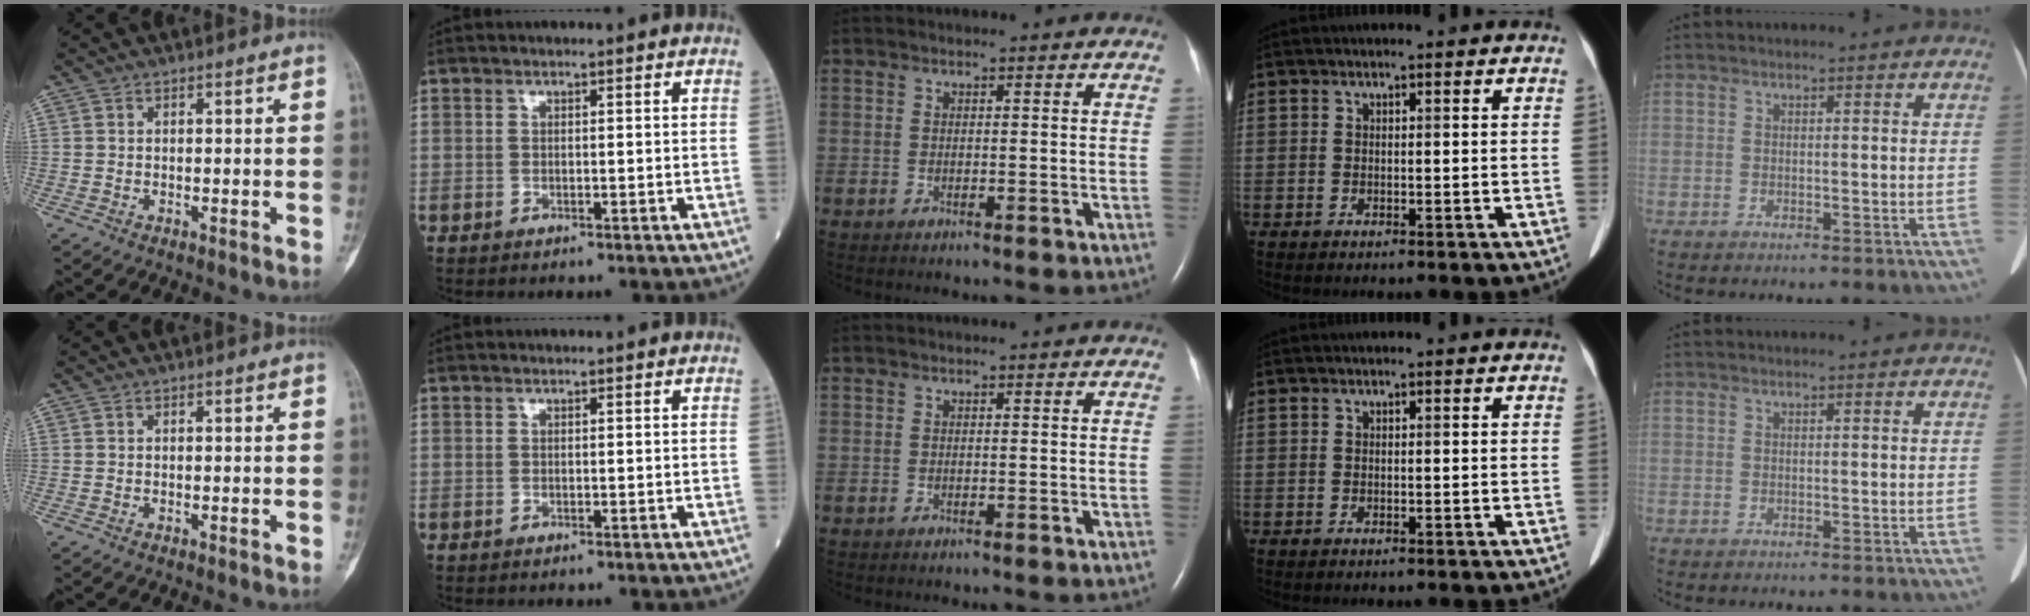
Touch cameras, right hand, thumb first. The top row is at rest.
{}